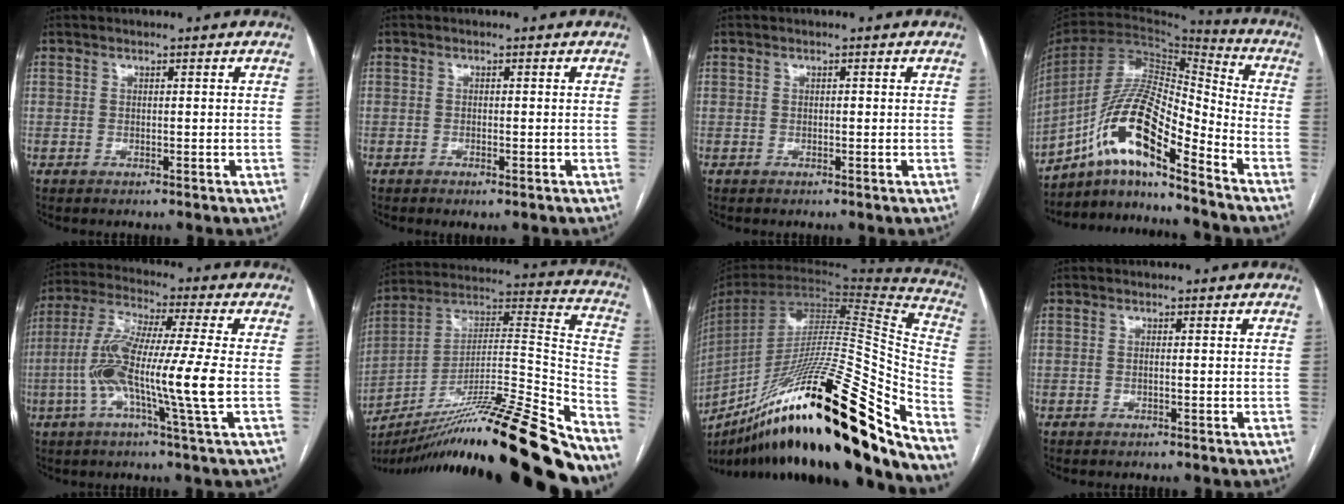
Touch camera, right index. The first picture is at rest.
{"total": 1.5, "force": [-1.0, 0.2, 1.1], "torque": [-0.016, -0.004, -0.014]}
{"total": 0.0}
{"total": 16.2, "force": [-9.9, 2.8, 12.5], "torque": [-0.243, 0.016, -0.174]}
{"total": 13.7, "force": [-2.6, -0.8, 13.4], "torque": [-0.266, -0.001, -0.060]}
{"total": 30.8, "force": [-23.6, 0.6, 19.7], "torque": [-0.263, -0.013, -0.388]}
{"total": 40.6, "force": [-24.8, 4.7, 31.7], "torque": [-0.469, -0.055, -0.399]}
{"total": 0.0}